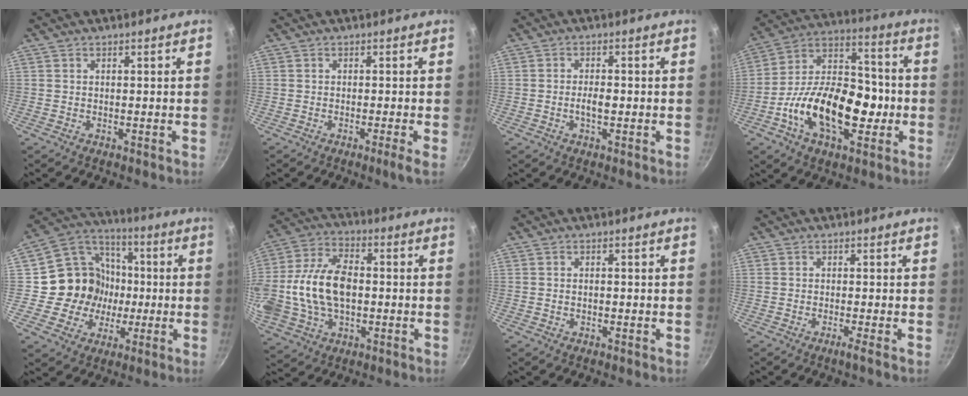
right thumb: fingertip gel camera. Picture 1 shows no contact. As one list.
[{"total": 1.9, "force": [-0.9, -0.4, 1.6], "torque": [-0.039, 0.000, -0.018]}, {"total": 3.0, "force": [-0.6, 1.4, 2.6], "torque": [-0.043, 0.009, -0.012]}, {"total": 22.4, "force": [-5.7, 13.1, 17.2], "torque": [-0.252, 0.048, -0.105]}, {"total": 15.5, "force": [-1.1, 14.5, 5.3], "torque": [-0.055, 0.030, -0.024]}, {"total": 19.1, "force": [-0.7, 12.3, 14.6], "torque": [-0.280, 0.028, -0.014]}, {"total": 1.0, "force": [-0.2, 0.6, 0.7], "torque": [-0.013, 0.005, -0.005]}, {"total": 1.4, "force": [-0.8, -0.4, 1.1], "torque": [-0.027, 0.001, -0.016]}]